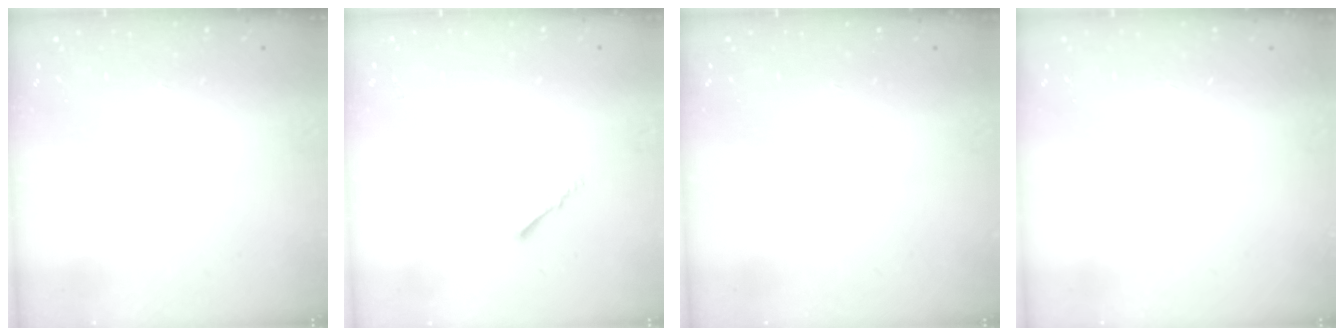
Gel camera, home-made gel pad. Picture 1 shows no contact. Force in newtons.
{"total": 1.5, "press": 1.5, "slide": 0.4}
{"total": 0.0}
{"total": 0.0}